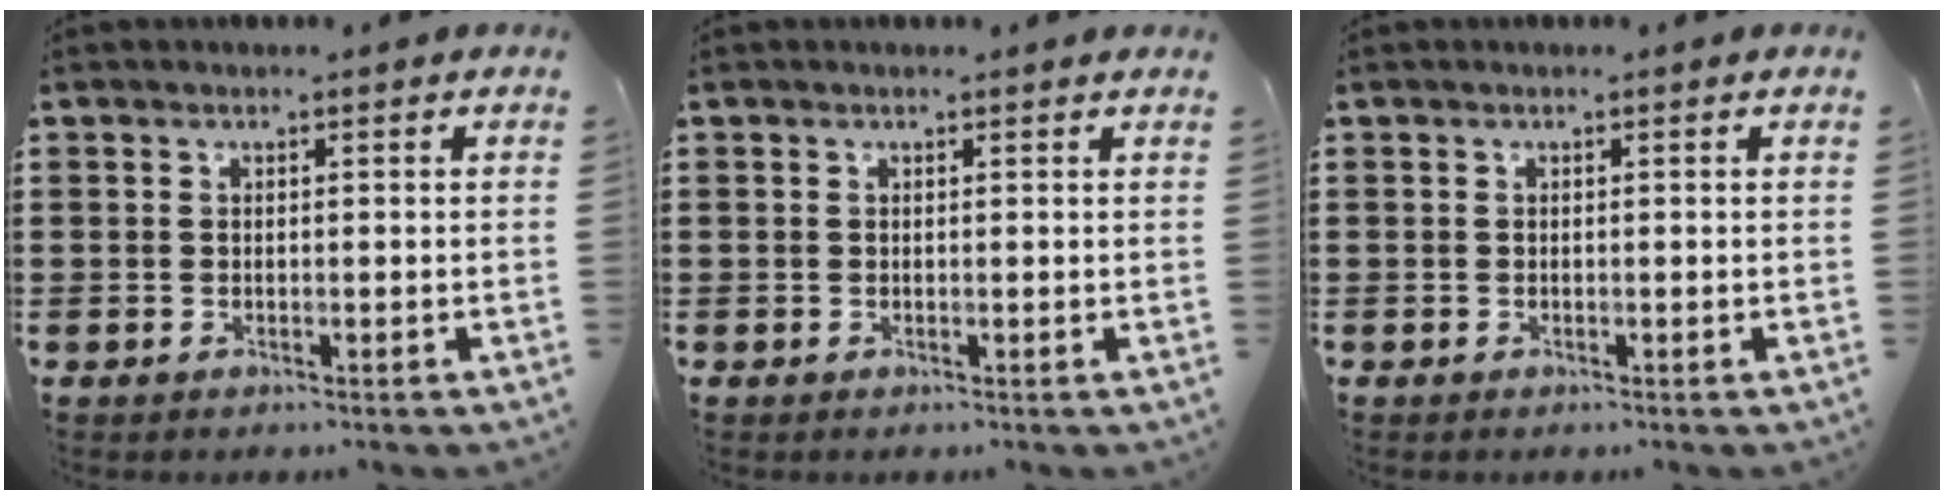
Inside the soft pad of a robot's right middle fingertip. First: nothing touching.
{"total": 0.0}
{"total": 0.0}